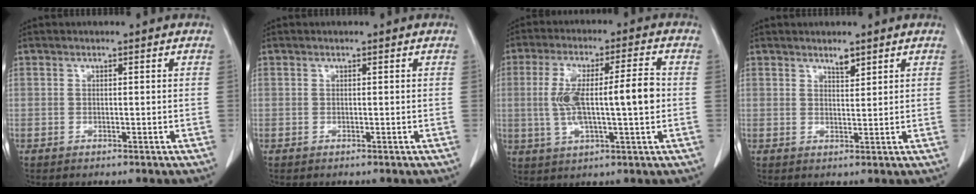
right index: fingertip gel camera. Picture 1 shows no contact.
{"total": 0.0}
{"total": 12.0, "force": [-0.1, 2.0, 11.8], "torque": [-0.223, 0.020, 0.002]}
{"total": 1.8, "force": [1.5, 0.4, 0.9], "torque": [-0.016, -0.005, 0.026]}